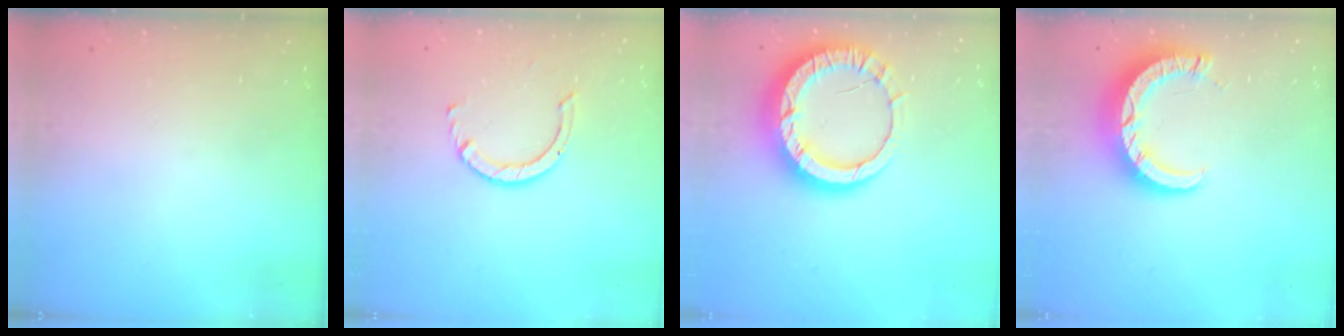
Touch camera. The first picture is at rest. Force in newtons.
{"total": 3.9, "press": 3.9, "slide": 0.3}
{"total": 14.9, "press": 14.8, "slide": 1.5}
{"total": 8.5, "press": 8.4, "slide": 0.8}